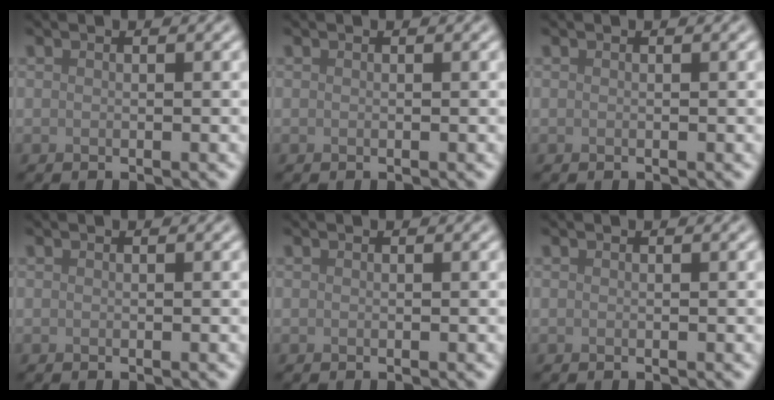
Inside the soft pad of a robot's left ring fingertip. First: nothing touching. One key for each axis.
{"total": 0.0}
{"total": 0.0}
{"total": 0.0}
{"total": 0.0}
{"total": 0.0}